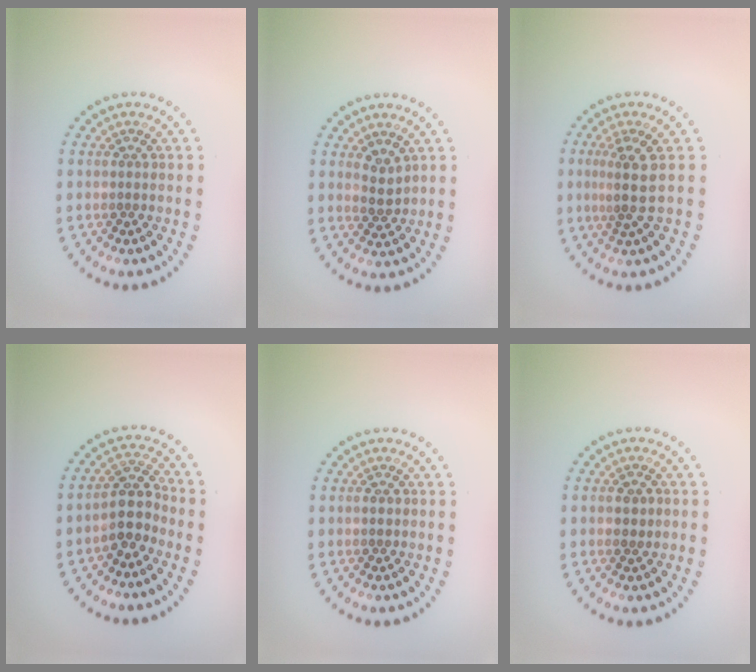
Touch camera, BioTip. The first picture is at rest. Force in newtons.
{"total": 1.7, "press": 1.6, "slide": 0.6}
{"total": 2.9, "press": 2.1, "slide": 1.9}
{"total": 3.4, "press": 2.8, "slide": 2.0}
{"total": 1.0, "press": 0.9, "slide": 0.1}
{"total": 1.2, "press": 1.2, "slide": 0.1}